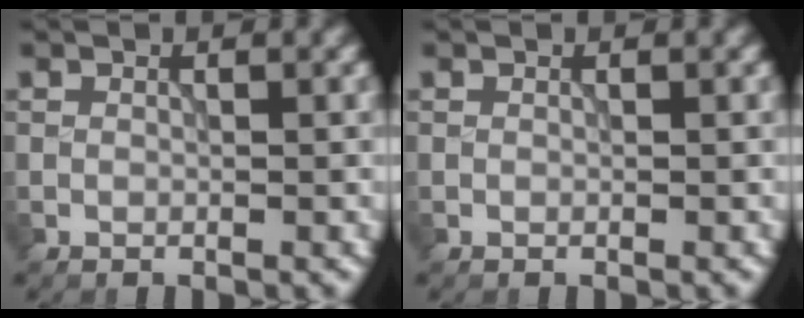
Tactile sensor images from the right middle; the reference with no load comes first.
{"total": 0.0}